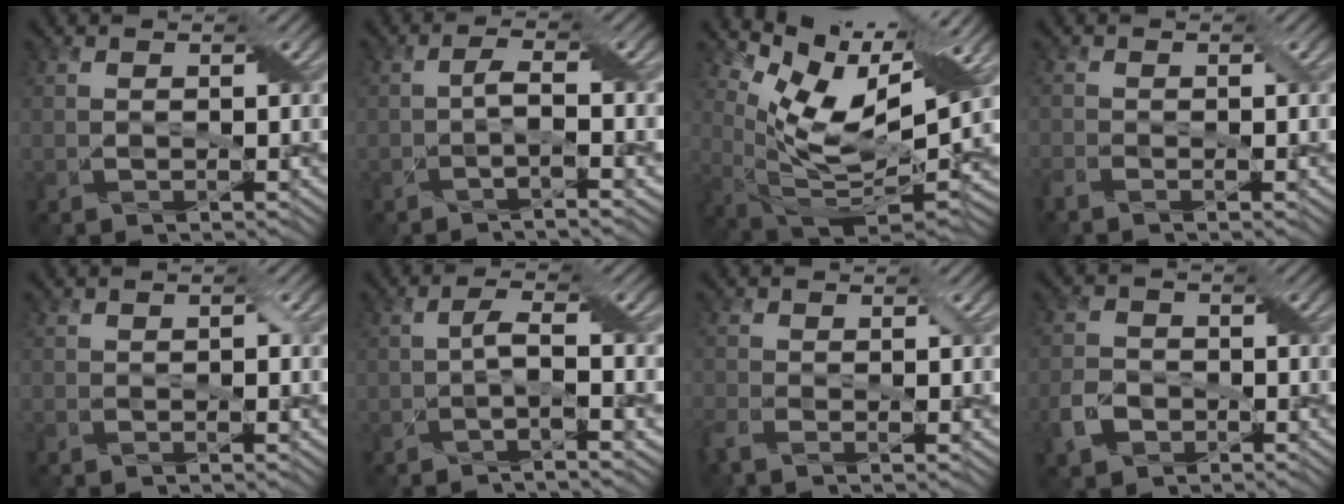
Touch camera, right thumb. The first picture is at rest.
{"total": 2.0, "force": [-1.0, -0.2, 1.7], "torque": [-0.036, 0.007, -0.027]}
{"total": 13.6, "force": [6.0, 5.6, 10.9], "torque": [-0.219, -0.010, 0.117]}
{"total": 1.5, "force": [-1.1, 0.4, 1.0], "torque": [-0.028, -0.004, -0.027]}
{"total": 0.7, "force": [0.0, 0.4, 0.6], "torque": [-0.009, 0.001, -0.001]}
{"total": 2.4, "force": [-1.1, -0.2, 2.1], "torque": [-0.044, 0.009, -0.028]}
{"total": 2.3, "force": [-1.3, 0.7, 1.8], "torque": [-0.051, -0.004, -0.033]}
{"total": 3.7, "force": [-2.2, 2.6, 1.4], "torque": [-0.037, -0.006, -0.050]}